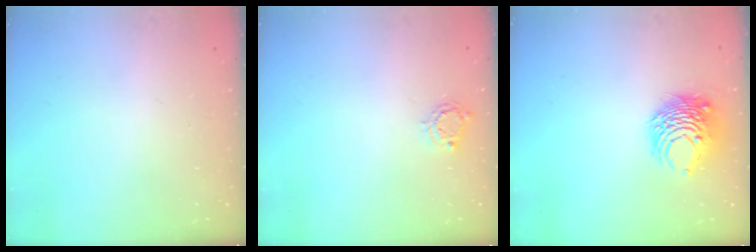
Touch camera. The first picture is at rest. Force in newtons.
{"total": 4.5, "press": 4.4, "slide": 0.5}
{"total": 9.8, "press": 9.8, "slide": 0.7}